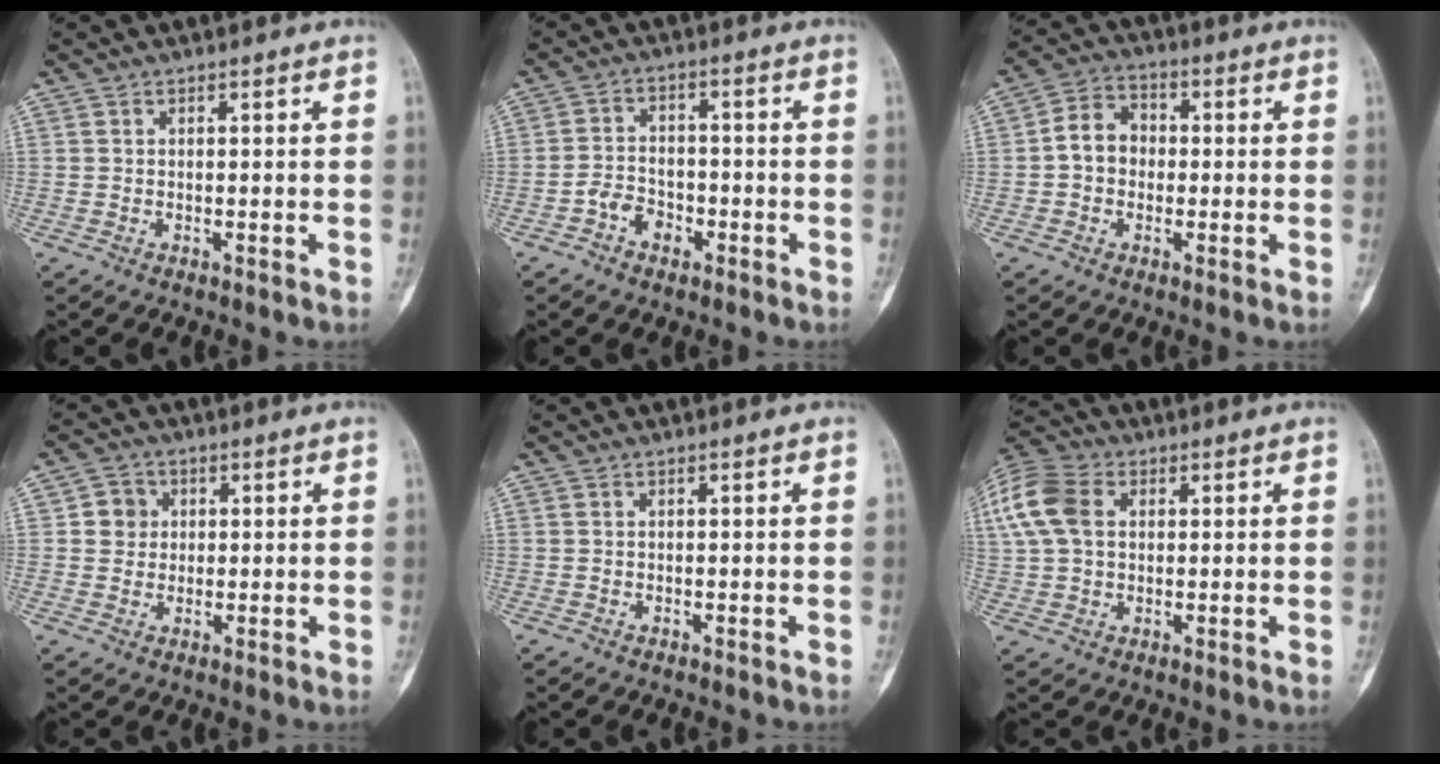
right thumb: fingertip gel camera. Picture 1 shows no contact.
{"total": 5.0, "force": [-2.6, 3.4, 2.5], "torque": [-0.026, 0.028, -0.050]}
{"total": 6.4, "force": [-0.5, 5.4, 3.4], "torque": [-0.037, 0.023, -0.023]}
{"total": 4.3, "force": [0.8, 4.1, 1.2], "torque": [0.006, 0.004, 0.009]}
{"total": 0.0}
{"total": 15.5, "force": [3.9, 11.2, 10.0], "torque": [-0.243, 0.030, 0.071]}